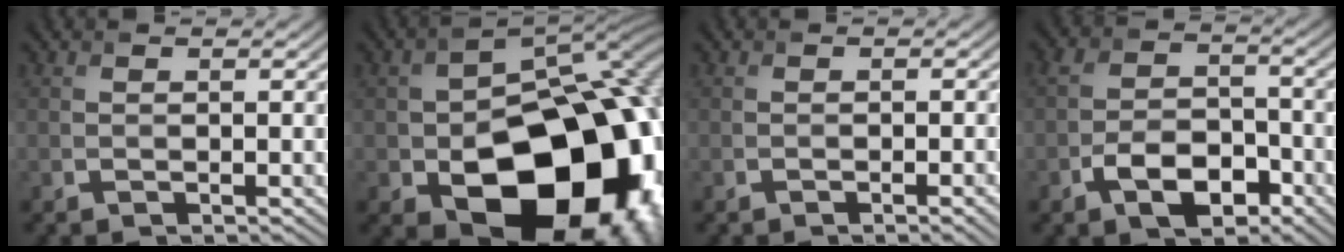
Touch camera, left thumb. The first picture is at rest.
{"total": 21.5, "force": [-6.8, 14.2, 14.7], "torque": [-0.196, -0.053, -0.068]}
{"total": 1.9, "force": [-1.0, 0.5, 1.6], "torque": [-0.020, 0.004, -0.016]}
{"total": 6.1, "force": [-2.9, 3.9, 3.7], "torque": [-0.070, -0.003, -0.057]}